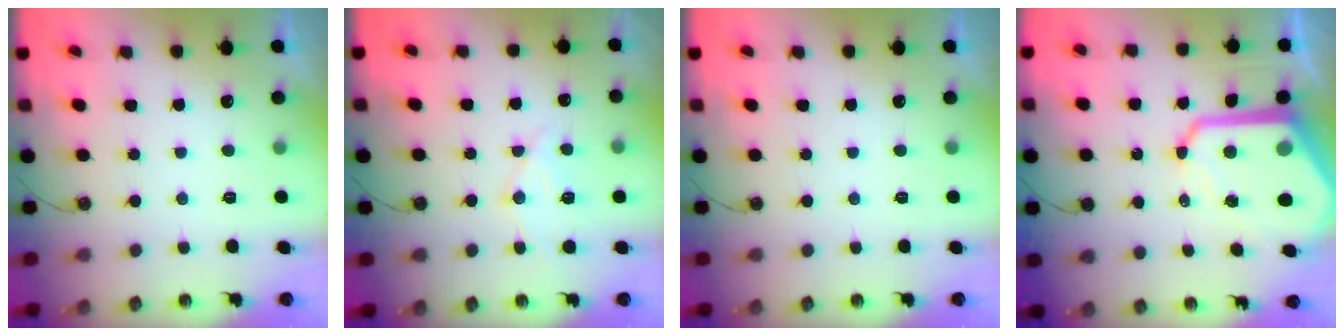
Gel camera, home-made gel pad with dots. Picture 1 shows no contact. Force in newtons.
{"total": 9.9, "press": 9.9, "slide": 0.4}
{"total": 0.0}
{"total": 18.2, "press": 18.1, "slide": 1.9}